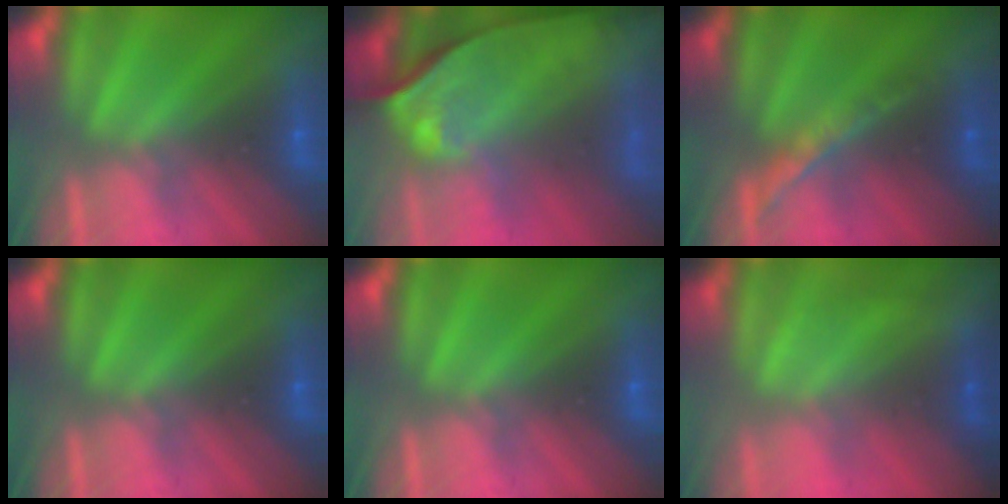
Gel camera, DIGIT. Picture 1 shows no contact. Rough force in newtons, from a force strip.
{"total": 8.0}
{"total": 1.4}
{"total": 0.0}
{"total": 0.0}
{"total": 1.5}